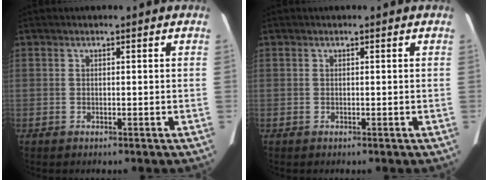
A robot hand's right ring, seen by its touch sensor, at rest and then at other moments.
{"total": 0.0}